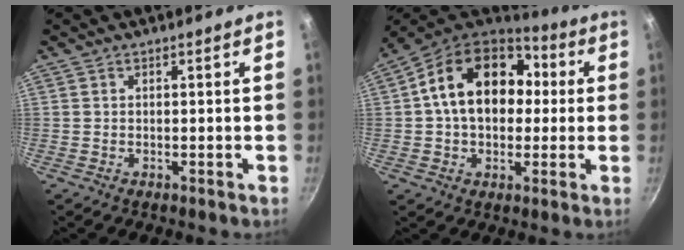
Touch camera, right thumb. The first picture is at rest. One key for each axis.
{"total": 19.3, "fx": 2.8, "fy": 14.0, "fz": 12.9, "tx": -0.183, "ty": 0.035, "tz": 0.034}